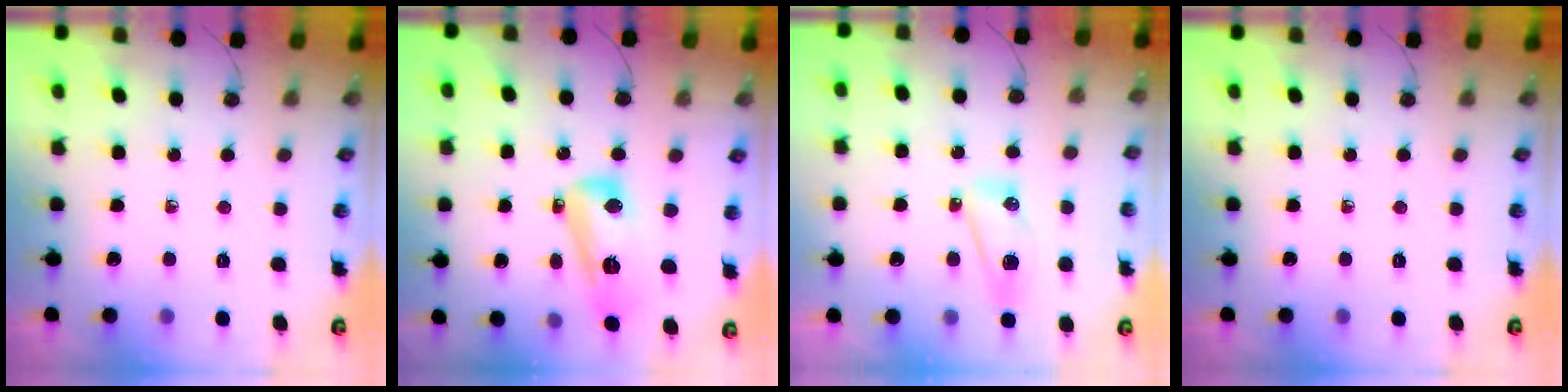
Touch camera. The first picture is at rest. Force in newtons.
{"total": 13.4, "press": 13.2, "slide": 1.9}
{"total": 8.4, "press": 8.4, "slide": 0.9}
{"total": 0.0}